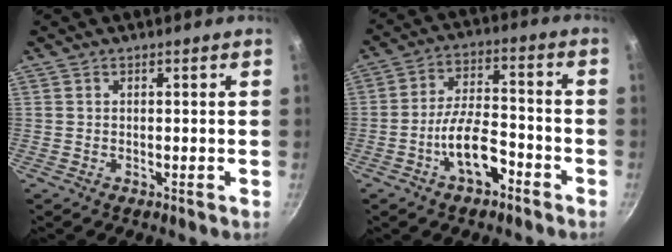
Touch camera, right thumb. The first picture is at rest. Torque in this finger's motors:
{"motor_torque": [3.02, 1.99, 1.42, -0.68, 0.40]}